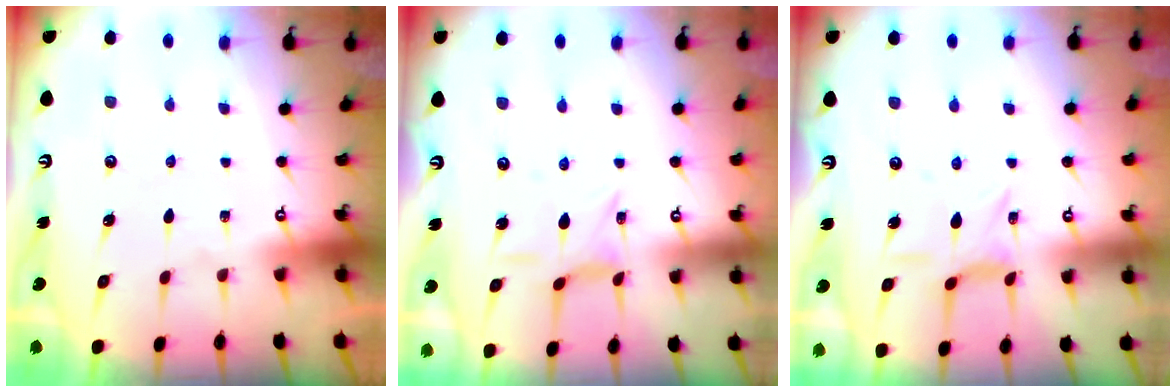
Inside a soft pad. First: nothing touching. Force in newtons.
{"total": 2.9, "press": 2.9, "slide": 0.2}
{"total": 4.0, "press": 3.9, "slide": 0.5}